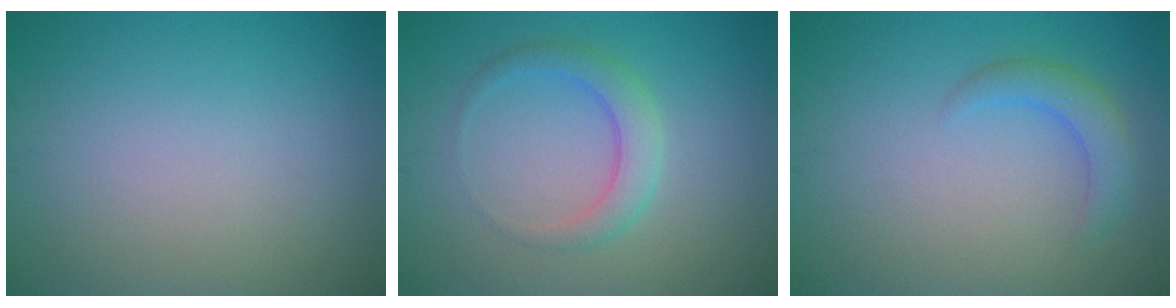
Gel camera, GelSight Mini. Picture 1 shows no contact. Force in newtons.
{"total": 2.8, "press": 2.8, "slide": 0.1}
{"total": 2.4, "press": 2.4, "slide": 0.1}